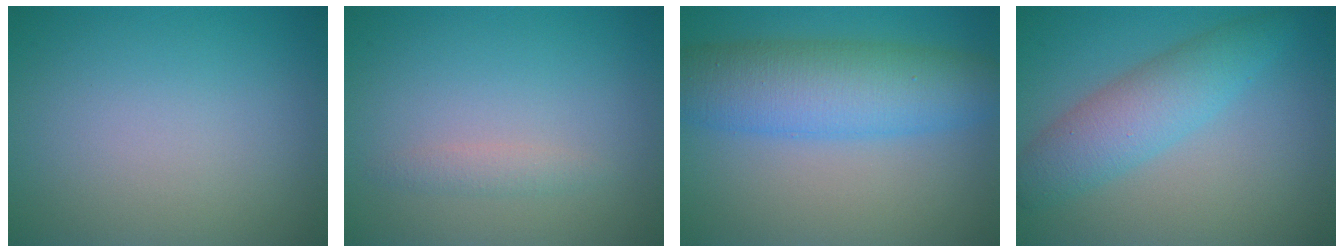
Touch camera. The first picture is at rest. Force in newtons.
{"total": 1.1, "press": 1.1, "slide": 0.0}
{"total": 7.7, "press": 7.7, "slide": 0.1}
{"total": 4.6, "press": 4.6, "slide": 0.1}